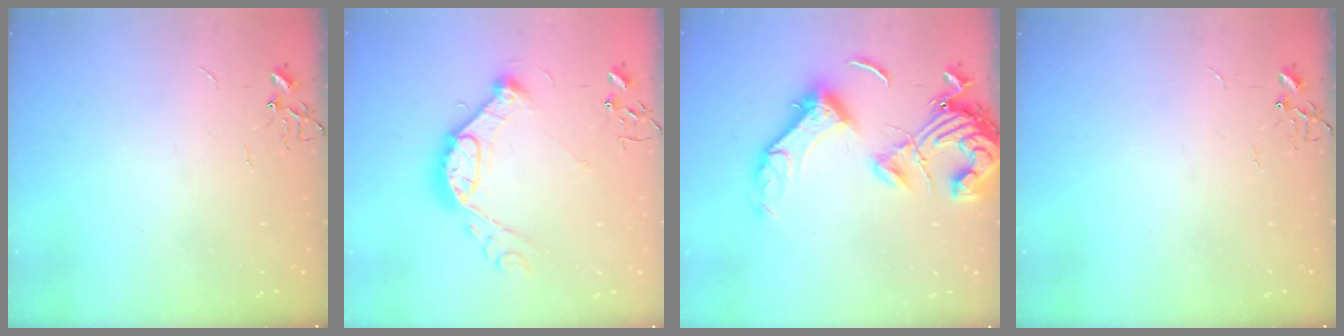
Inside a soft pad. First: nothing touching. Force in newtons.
{"total": 14.9, "press": 14.9, "slide": 1.4}
{"total": 18.7, "press": 18.5, "slide": 2.5}
{"total": 0.0}